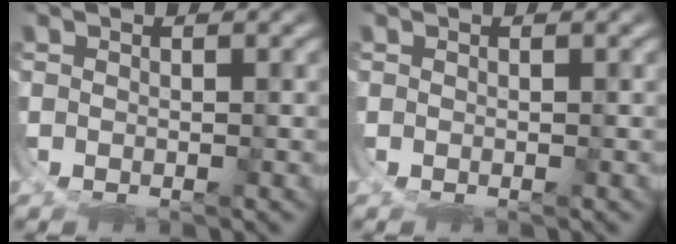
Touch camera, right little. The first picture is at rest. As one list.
[{"total": 0.0}]